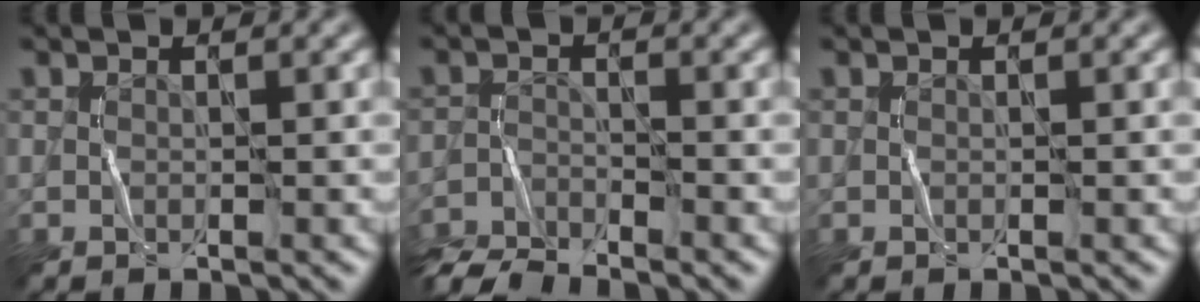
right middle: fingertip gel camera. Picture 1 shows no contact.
{"total": 4.3, "force": [-4.1, 0.4, 1.0], "torque": [-0.028, -0.010, -0.086]}
{"total": 0.0}